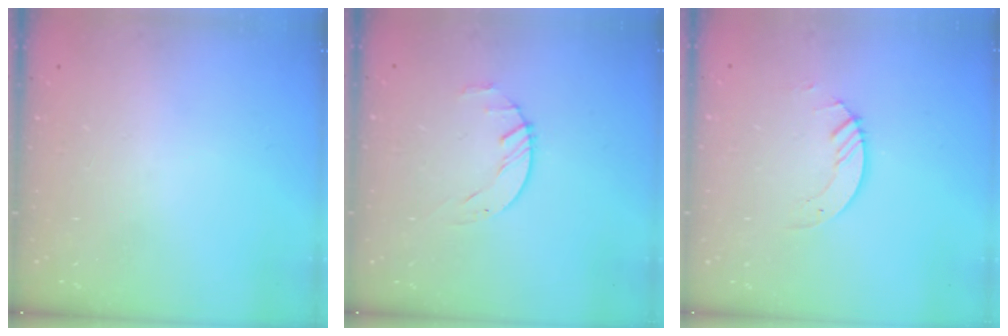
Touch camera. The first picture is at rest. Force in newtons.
{"total": 1.6, "press": 1.6, "slide": 0.3}
{"total": 2.9, "press": 2.9, "slide": 0.3}